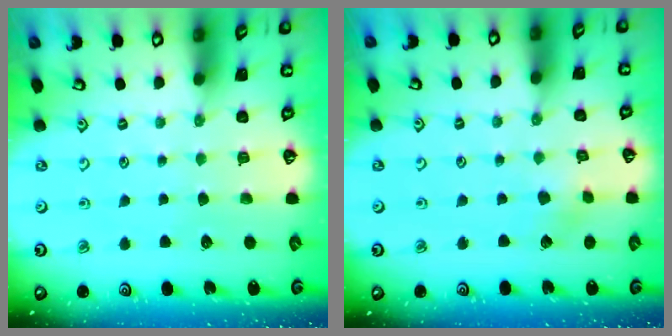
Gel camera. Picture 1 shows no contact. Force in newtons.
{"total": 2.7, "press": 2.7, "slide": 0.3}